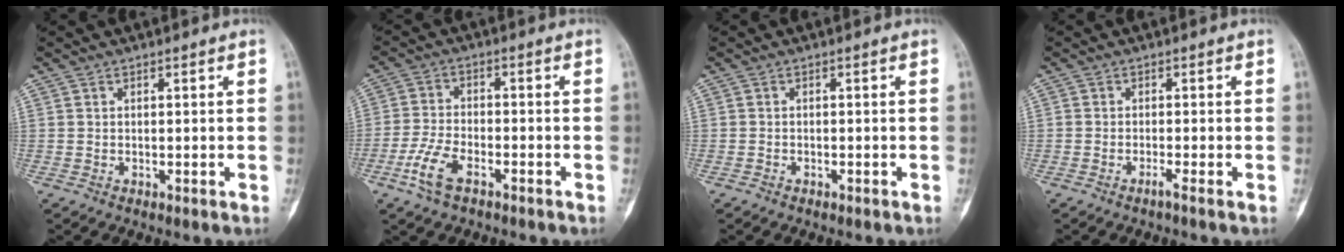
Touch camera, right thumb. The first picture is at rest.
{"total": 7.0, "force": [-3.9, 3.2, 4.9], "torque": [-0.109, 0.017, -0.077]}
{"total": 0.6, "force": [-0.5, 0.3, 0.1], "torque": [-0.007, 0.002, -0.010]}
{"total": 1.2, "force": [-0.9, -0.4, 0.8], "torque": [-0.019, -0.002, -0.019]}